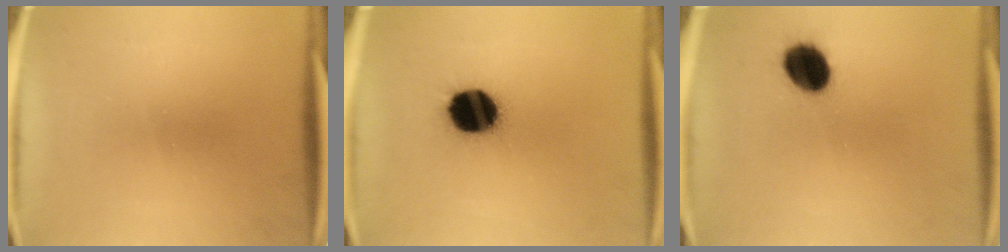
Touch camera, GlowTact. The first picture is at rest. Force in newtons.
{"total": 15.0}
{"total": 9.4}